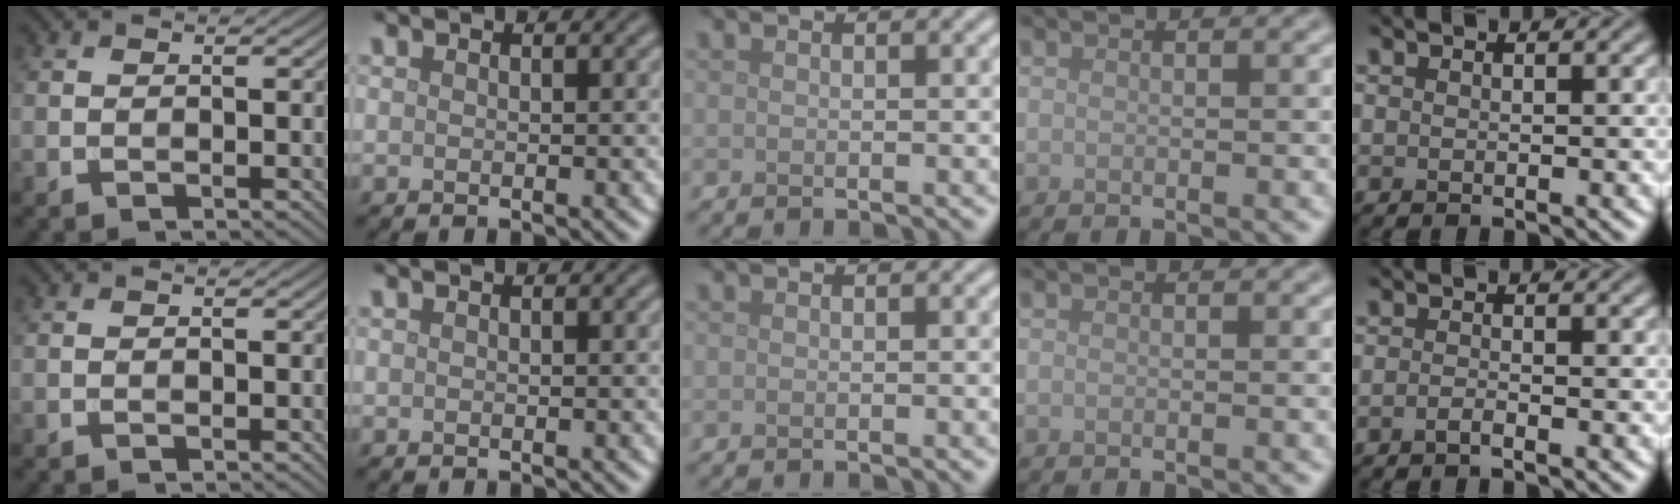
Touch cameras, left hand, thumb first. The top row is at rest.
{"little": {"total": 0.9, "force": [-0.6, 0.2, 0.6], "torque": [-0.011, -0.001, -0.013]}}